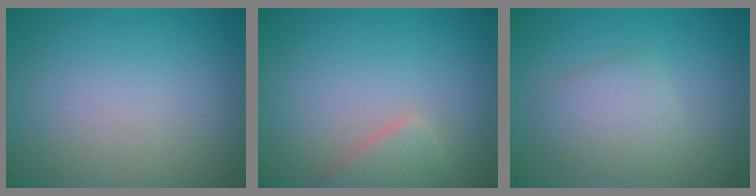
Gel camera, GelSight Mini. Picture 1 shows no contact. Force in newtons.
{"total": 2.4, "press": 2.4, "slide": 0.2}
{"total": 3.0, "press": 3.0, "slide": 0.0}